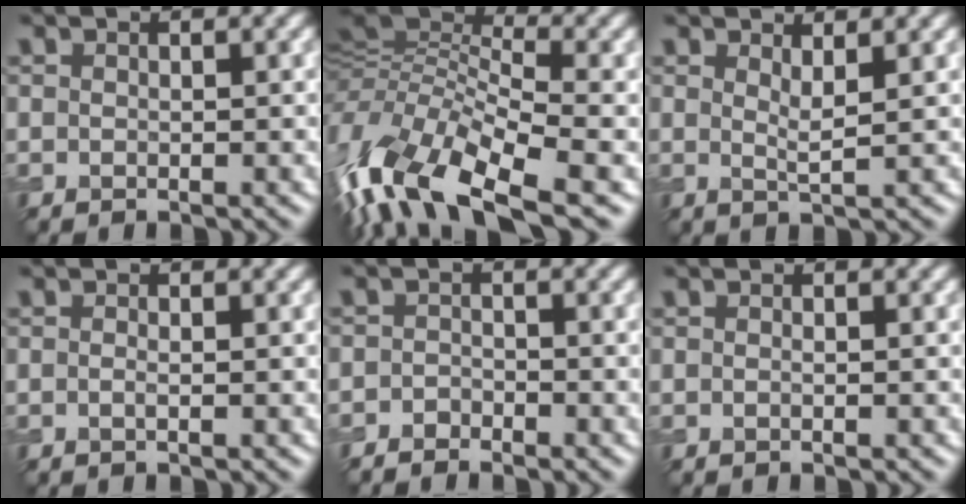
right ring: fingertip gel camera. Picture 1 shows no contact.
{"total": 15.0, "force": [-6.2, 7.0, 11.7], "torque": [-0.281, -0.013, -0.115]}
{"total": 1.7, "force": [0.9, 0.3, 1.4], "torque": [-0.025, -0.007, 0.014]}
{"total": 0.5, "force": [-0.1, 0.1, 0.5], "torque": [-0.012, -0.004, -0.002]}
{"total": 1.5, "force": [-1.4, 0.5, 0.3], "torque": [-0.004, 0.001, -0.031]}
{"total": 0.0}